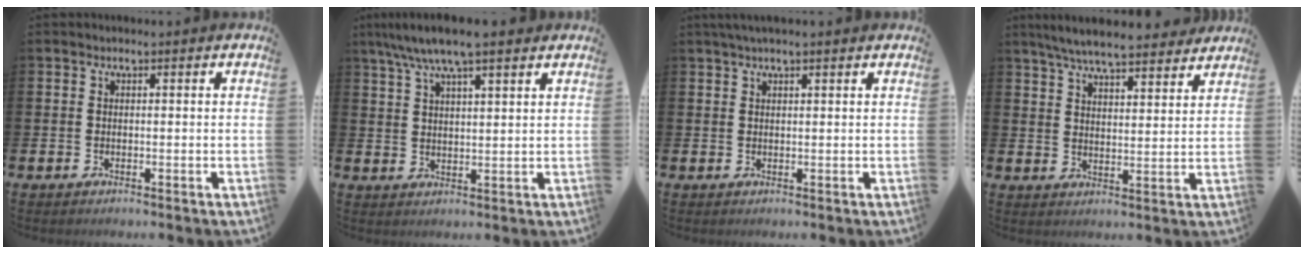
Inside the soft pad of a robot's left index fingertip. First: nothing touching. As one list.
[{"total": 7.1, "force": [6.1, 1.0, 3.6], "torque": [-0.081, -0.014, 0.109]}, {"total": 1.7, "force": [1.3, 0.0, 1.0], "torque": [-0.018, 0.002, 0.023]}, {"total": 6.9, "force": [6.6, 0.8, 2.1], "torque": [-0.049, -0.037, 0.115]}]